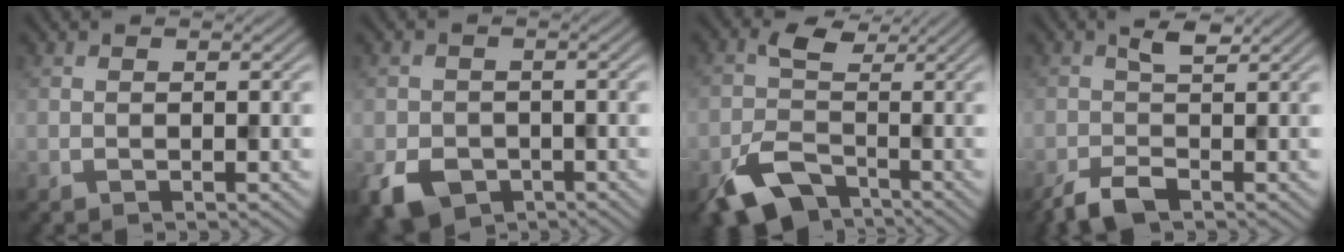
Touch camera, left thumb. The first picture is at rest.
{"total": 5.6, "force": [-2.8, 4.1, 2.5], "torque": [-0.059, -0.016, -0.053]}
{"total": 7.8, "force": [-3.3, 5.1, 4.9], "torque": [-0.097, -0.008, -0.065]}
{"total": 3.5, "force": [-1.3, 1.4, 2.9], "torque": [-0.062, -0.001, -0.030]}